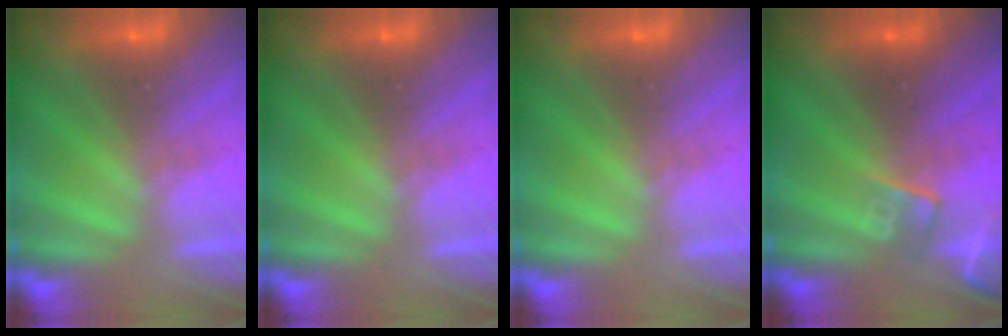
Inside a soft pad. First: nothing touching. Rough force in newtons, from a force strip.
{"total": 0.0}
{"total": 0.0}
{"total": 2.5}